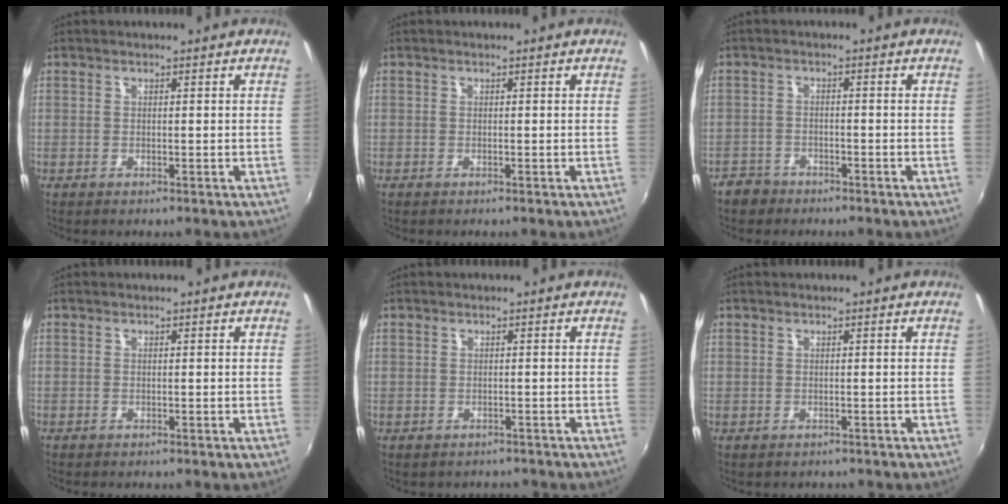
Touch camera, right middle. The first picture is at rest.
{"total": 0.0}
{"total": 4.0, "force": [-3.1, 2.5, 0.6], "torque": [-0.027, 0.008, -0.056]}
{"total": 0.0}
{"total": 2.2, "force": [-1.1, 1.9, 0.1], "torque": [0.001, 0.011, -0.009]}
{"total": 1.5, "force": [-0.5, 1.4, 0.0], "torque": [-0.001, 0.004, -0.002]}